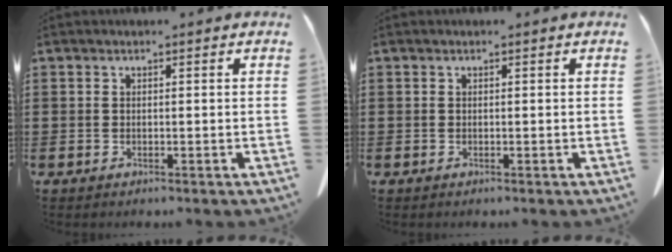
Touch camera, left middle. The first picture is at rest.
{"total": 0.0}